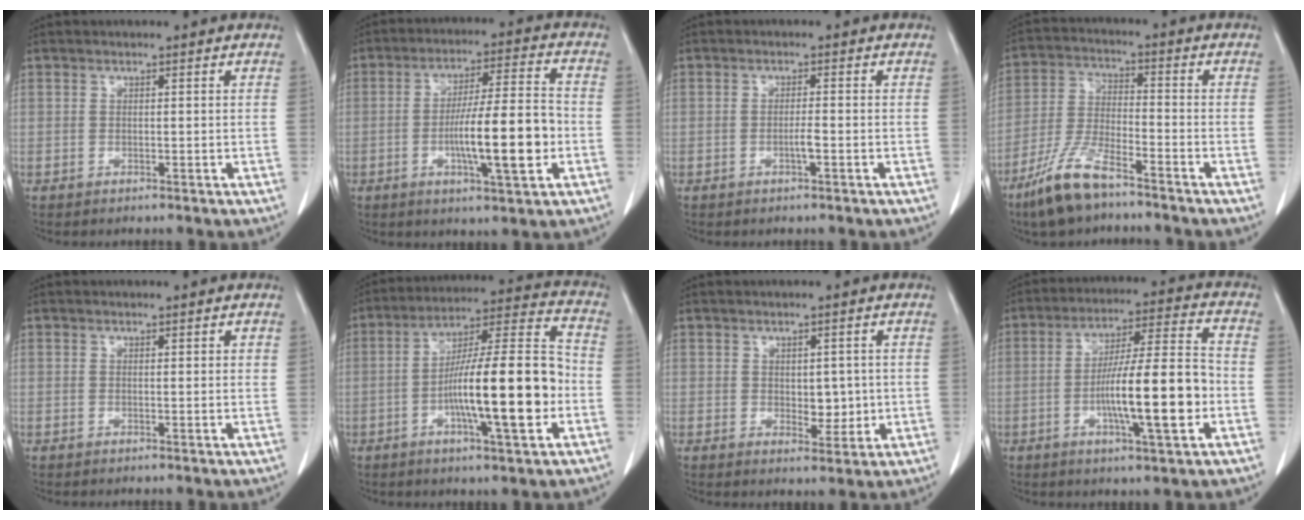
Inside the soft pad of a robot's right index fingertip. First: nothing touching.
{"total": 12.8, "force": [-3.0, 1.2, 12.4], "torque": [-0.206, 0.002, -0.050]}
{"total": 1.7, "force": [-0.6, 0.0, 1.6], "torque": [-0.033, -0.001, -0.013]}
{"total": 9.8, "force": [-7.2, 2.1, 6.4], "torque": [-0.140, -0.018, -0.141]}
{"total": 1.0, "force": [0.5, 0.2, 0.8], "torque": [-0.015, 0.000, 0.007]}
{"total": 17.6, "force": [-3.9, 2.1, 17.0], "torque": [-0.284, 0.011, -0.063]}
{"total": 3.9, "force": [0.2, 2.2, 3.2], "torque": [-0.039, -0.006, 0.011]}
{"total": 14.4, "force": [-3.3, 1.4, 14.0], "torque": [-0.237, 0.005, -0.056]}